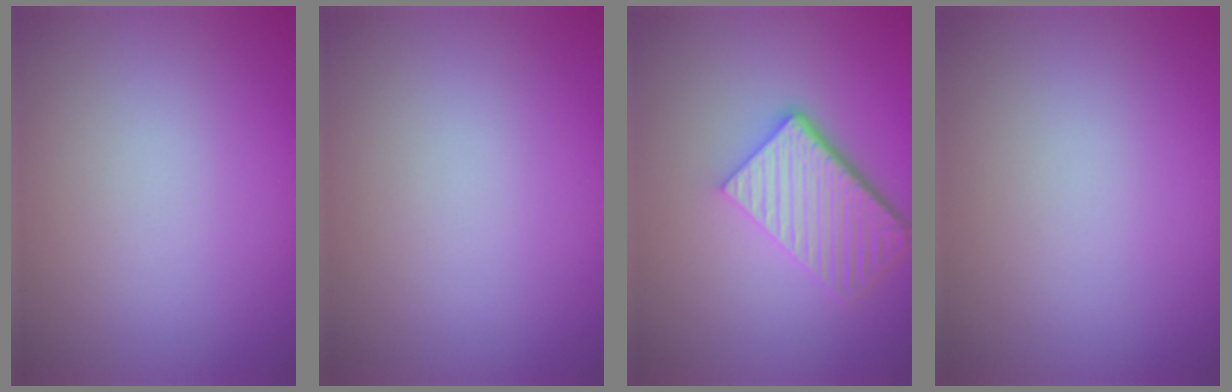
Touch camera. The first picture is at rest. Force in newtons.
{"total": 0.0}
{"total": 5.8, "press": 4.0, "slide": 4.2}
{"total": 0.0}